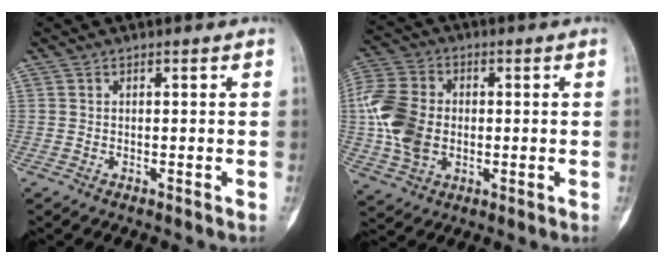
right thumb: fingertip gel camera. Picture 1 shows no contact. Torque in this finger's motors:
{"motor_torque": [1.00, 1.10, 0.87, -0.83, 0.40]}